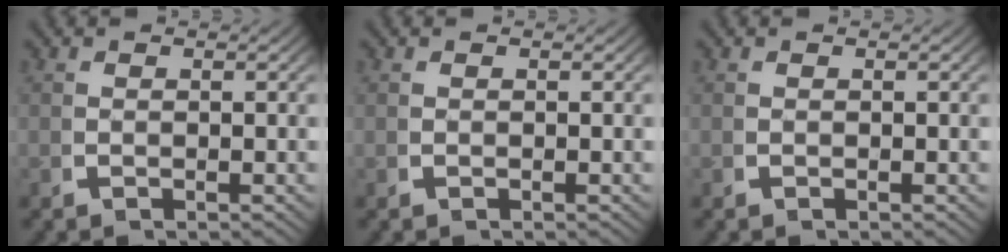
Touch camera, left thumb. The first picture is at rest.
{"total": 0.0}
{"total": 0.0}